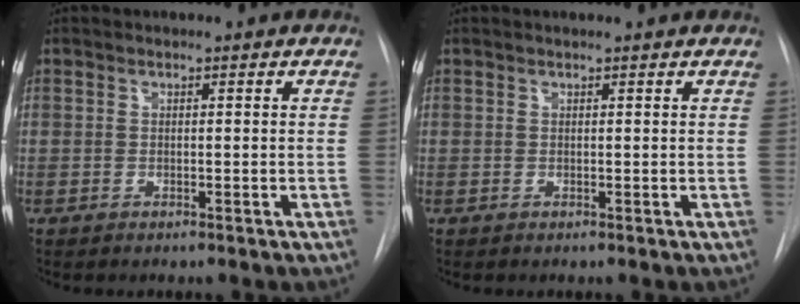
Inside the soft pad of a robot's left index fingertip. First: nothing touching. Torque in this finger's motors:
{"motor_torque": [0.08, -0.07, -0.12, -0.01]}